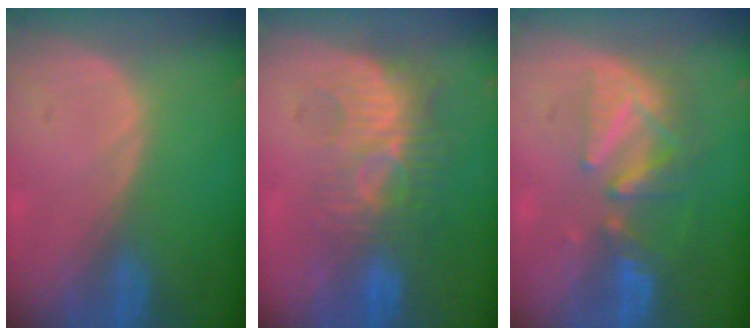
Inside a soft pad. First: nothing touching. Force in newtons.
{"total": 9.4, "press": 8.5, "slide": 4.1}
{"total": 8.2, "press": 7.4, "slide": 3.6}